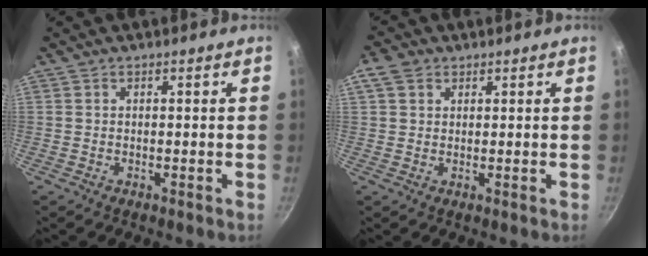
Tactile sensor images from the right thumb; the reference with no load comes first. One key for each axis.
{"total": 3.7, "fx": 1.7, "fy": 2.8, "fz": 1.9, "tx": -0.030, "ty": 0.000, "tz": 0.027}